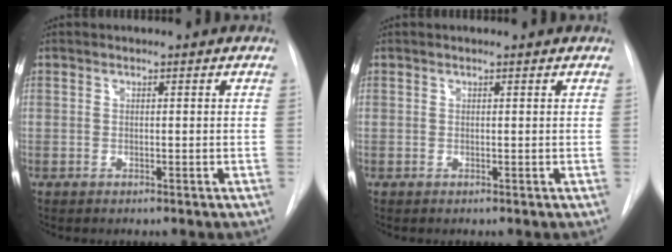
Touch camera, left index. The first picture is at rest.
{"total": 0.5, "force": [0.5, 0.0, 0.1], "torque": [-0.006, 0.001, 0.006]}